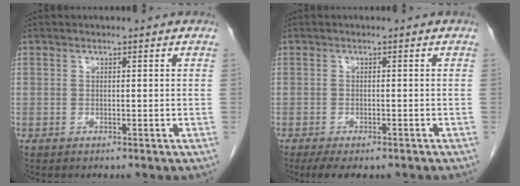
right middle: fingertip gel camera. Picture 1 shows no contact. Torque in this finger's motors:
{"motor_torque": [0.72, -0.57, -0.02, 0.03]}